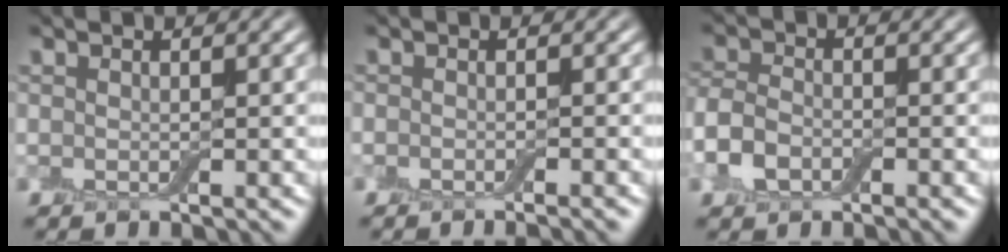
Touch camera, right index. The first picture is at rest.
{"total": 1.5, "force": [-1.2, 0.1, 1.0], "torque": [-0.013, -0.002, -0.019]}
{"total": 3.4, "force": [-1.7, 2.0, 2.0], "torque": [-0.044, 0.003, -0.045]}